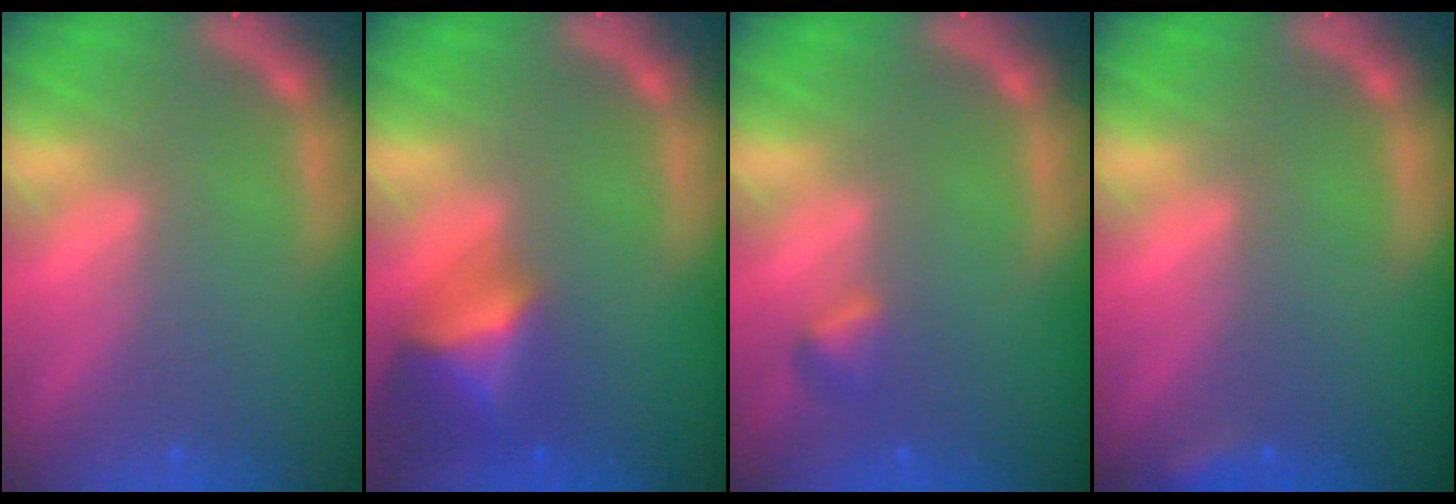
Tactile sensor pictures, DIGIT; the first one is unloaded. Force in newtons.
{"total": 5.5}
{"total": 1.4}
{"total": 1.4}